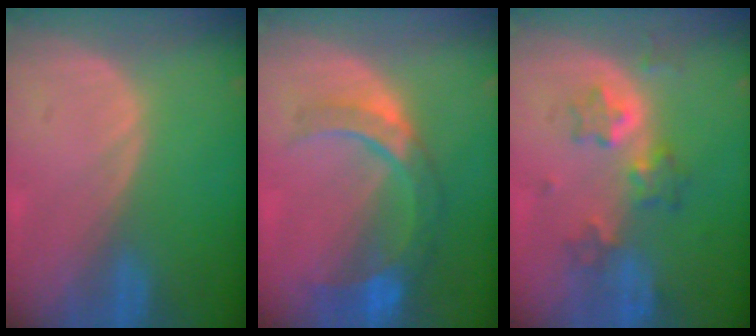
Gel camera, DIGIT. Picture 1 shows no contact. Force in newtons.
{"total": 9.0, "press": 7.7, "slide": 4.5}
{"total": 5.8, "press": 5.8, "slide": 0.8}